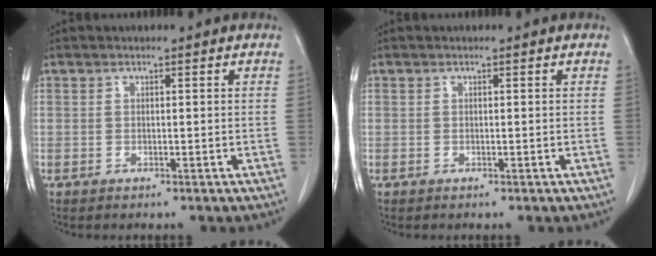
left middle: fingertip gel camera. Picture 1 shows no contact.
{"total": 0.0}